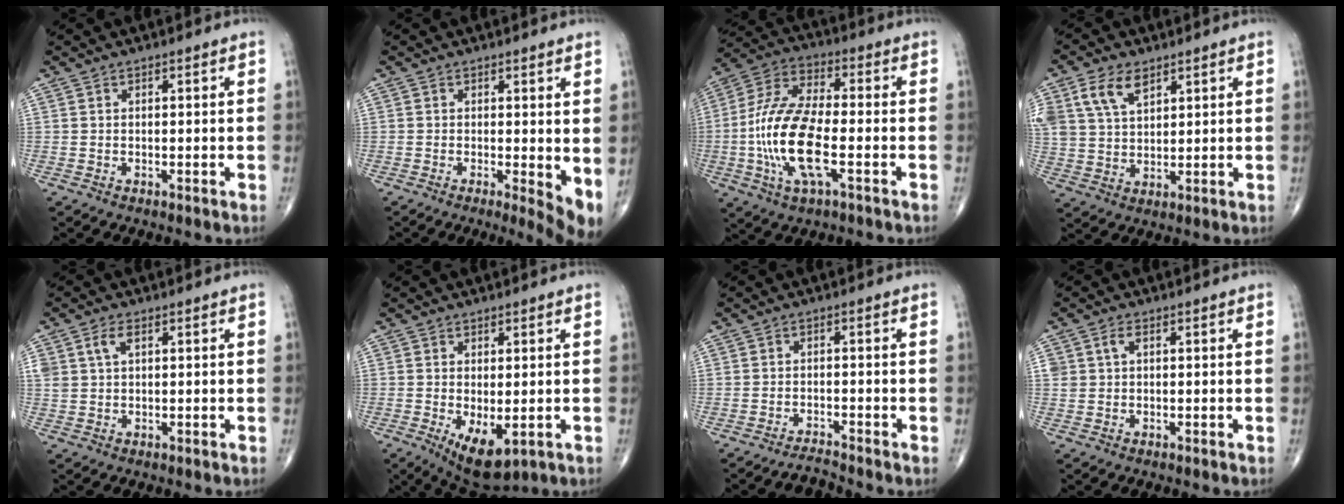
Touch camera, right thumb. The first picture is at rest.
{"total": 5.2, "force": [0.2, 1.8, 4.9], "torque": [-0.063, -0.012, 0.001]}
{"total": 16.3, "force": [-3.6, 6.6, 14.5], "torque": [-0.303, 0.023, -0.072]}
{"total": 9.0, "force": [4.7, 5.2, 5.7], "torque": [-0.107, -0.008, 0.098]}
{"total": 3.6, "force": [1.5, 2.1, 2.6], "torque": [-0.054, 0.006, 0.033]}
{"total": 7.6, "force": [-1.9, 3.6, 6.4], "torque": [-0.099, -0.018, -0.015]}
{"total": 1.9, "force": [-1.9, -0.2, -0.5], "torque": [0.005, 0.009, -0.033]}
{"total": 2.3, "force": [0.8, 1.6, 1.5], "torque": [-0.028, 0.005, 0.018]}